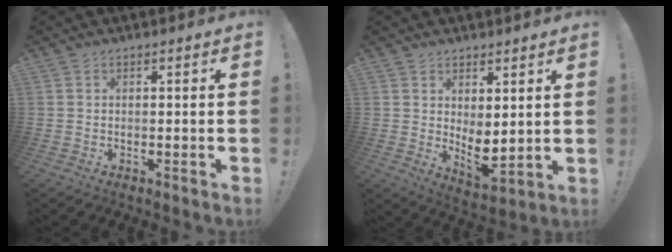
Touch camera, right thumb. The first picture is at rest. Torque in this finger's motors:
{"motor_torque": [-0.19, 0.48, 0.38, 0.46, 0.06]}